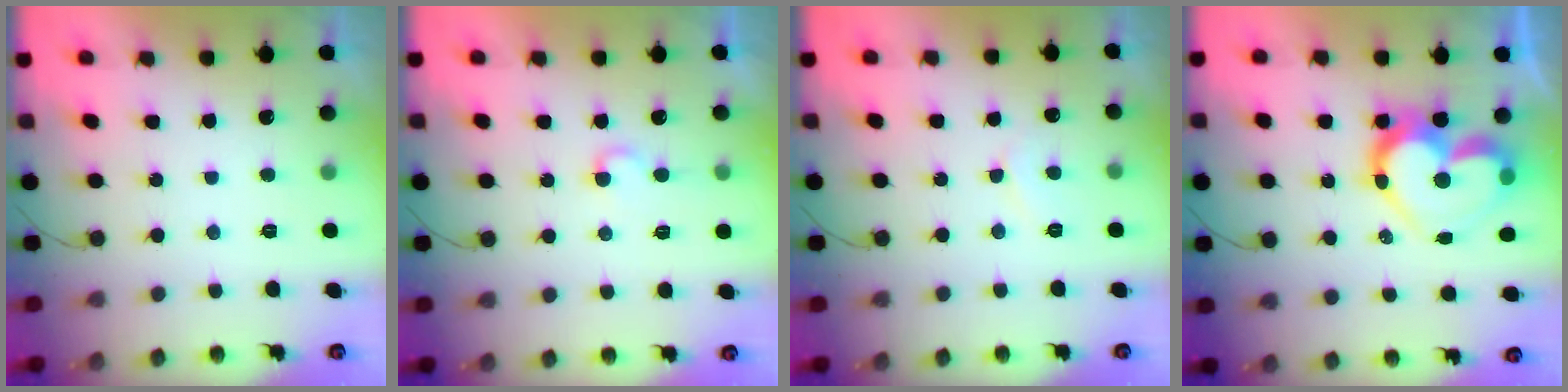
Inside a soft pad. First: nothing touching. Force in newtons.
{"total": 3.8, "press": 3.8, "slide": 0.4}
{"total": 5.0, "press": 4.9, "slide": 0.5}
{"total": 17.7, "press": 17.7, "slide": 1.6}